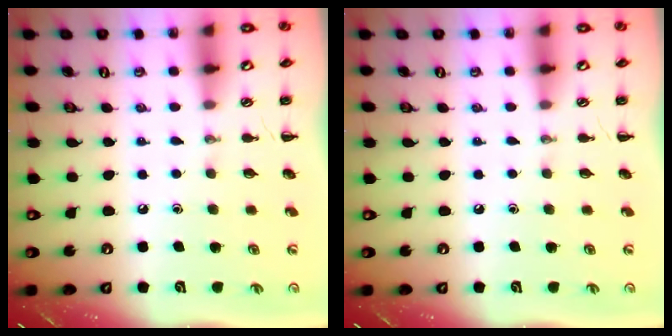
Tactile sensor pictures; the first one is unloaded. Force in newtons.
{"total": 0.0}